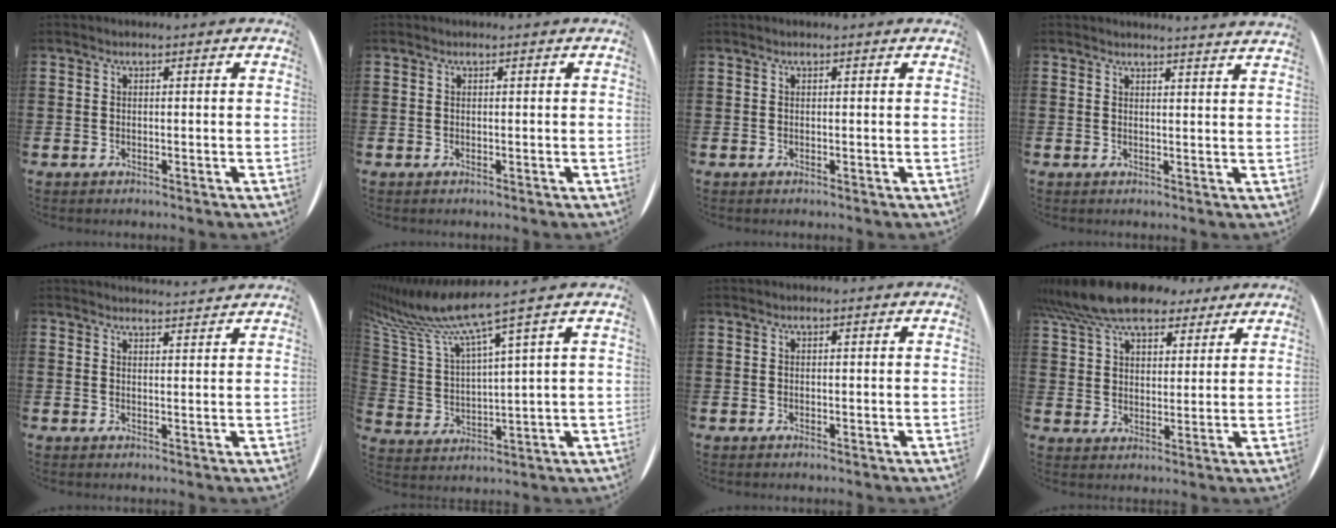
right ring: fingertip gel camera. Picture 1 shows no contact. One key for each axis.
{"total": 0.0}
{"total": 0.0}
{"total": 2.3, "fx": 2.2, "fy": -0.6, "fz": 0.0, "tx": -0.002, "ty": -0.013, "tz": 0.042}
{"total": 2.2, "fx": 2.2, "fy": -0.2, "fz": -0.3, "tx": 0.002, "ty": -0.011, "tz": 0.041}
{"total": 8.3, "fx": 7.3, "fy": -0.6, "fz": 4.0, "tx": -0.121, "ty": -0.047, "tz": 0.118}
{"total": 0.0}
{"total": 9.5, "fx": 7.9, "fy": 3.5, "fz": 3.8, "tx": -0.105, "ty": -0.008, "tz": 0.149}